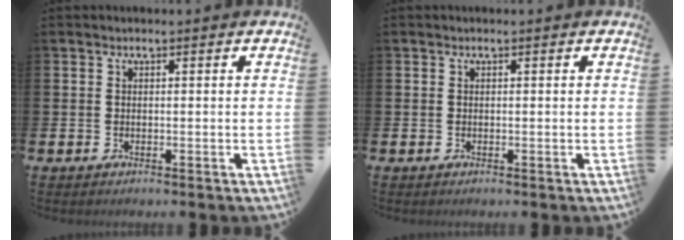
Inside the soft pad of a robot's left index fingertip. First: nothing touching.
{"total": 0.0}